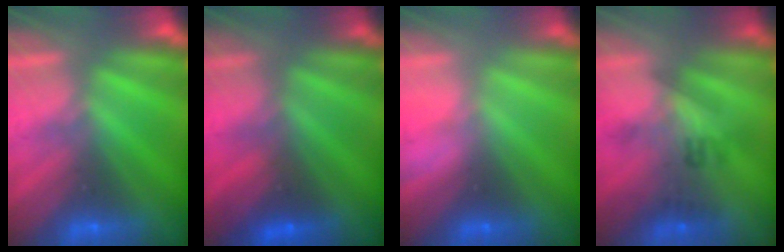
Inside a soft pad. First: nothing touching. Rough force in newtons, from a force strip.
{"total": 1.6}
{"total": 2.8}
{"total": 2.3}